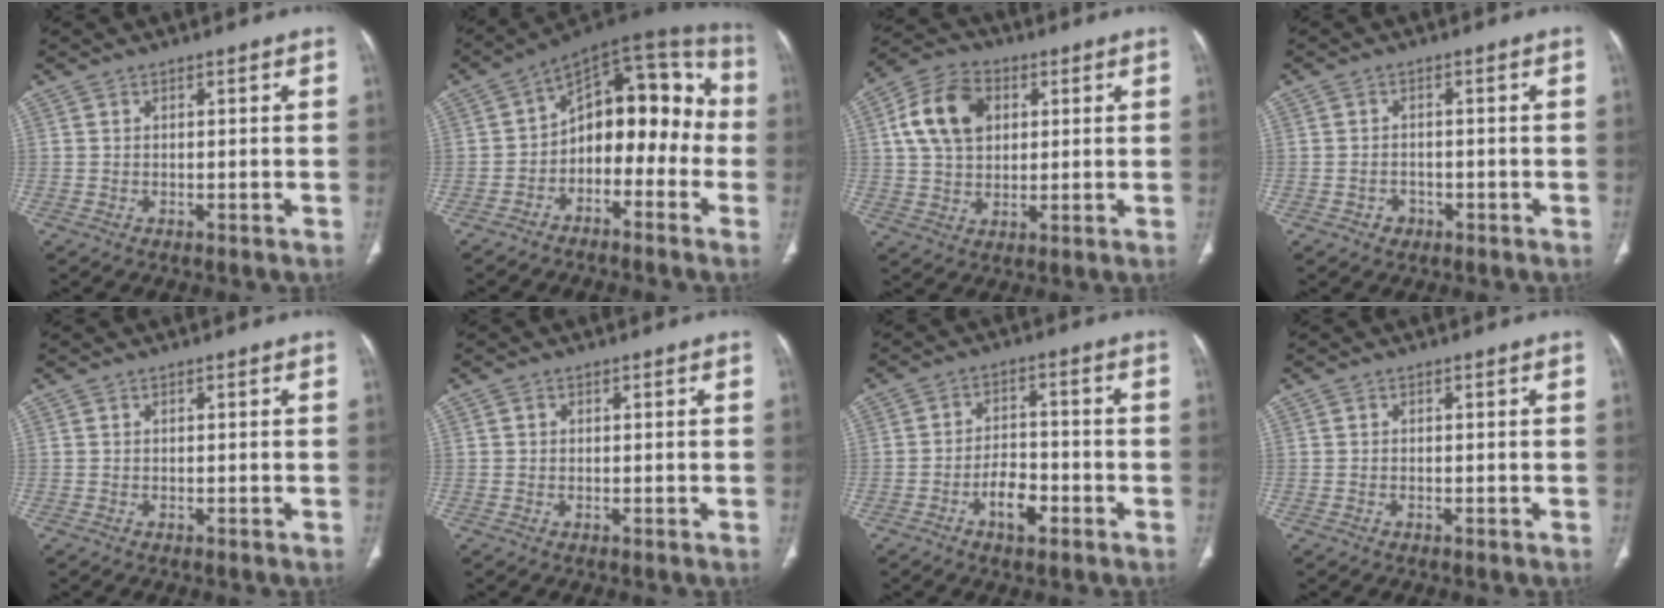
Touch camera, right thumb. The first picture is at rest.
{"total": 16.4, "force": [-3.0, 10.2, 12.4], "torque": [-0.124, 0.080, -0.055]}
{"total": 12.2, "force": [3.2, 8.6, 8.0], "torque": [-0.133, 0.010, 0.053]}
{"total": 2.2, "force": [-1.1, 1.8, 0.6], "torque": [-0.004, 0.012, -0.014]}
{"total": 0.0}
{"total": 0.5, "force": [0.1, 0.5, 0.1], "torque": [0.001, 0.002, 0.002]}
{"total": 6.2, "force": [-3.1, 3.2, 4.4], "torque": [-0.065, 0.025, -0.054]}
{"total": 0.0}